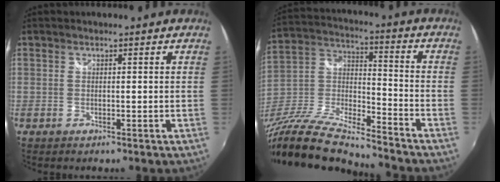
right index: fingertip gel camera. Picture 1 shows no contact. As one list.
[{"total": 17.3, "force": [-13.8, 3.5, 9.9], "torque": [-0.208, -0.018, -0.266]}]